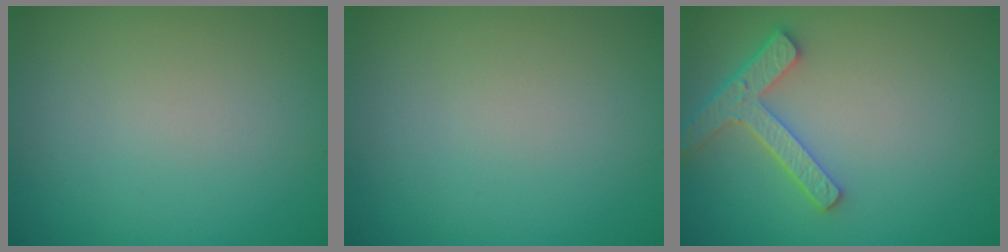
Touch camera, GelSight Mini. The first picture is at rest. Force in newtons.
{"total": 0.0}
{"total": 3.7, "press": 3.0, "slide": 2.1}